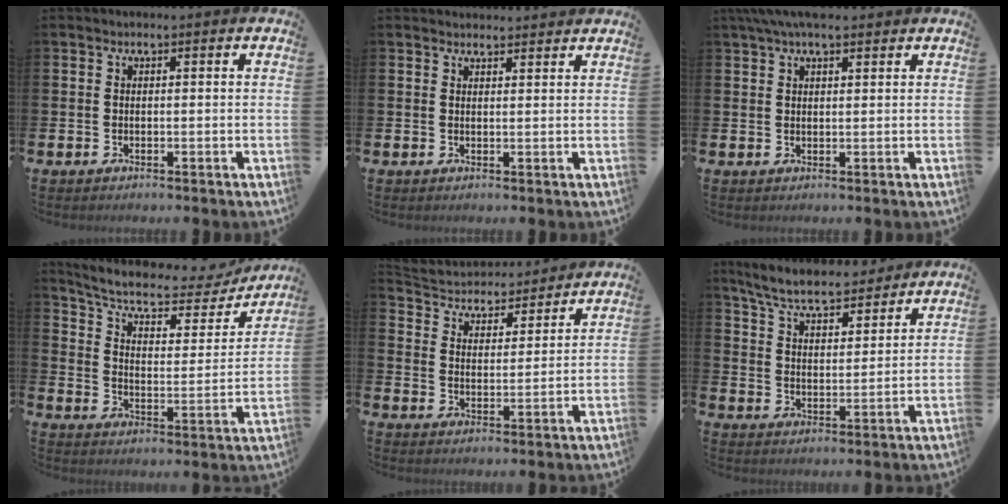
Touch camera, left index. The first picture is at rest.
{"total": 2.1, "force": [2.0, 0.3, -0.1], "torque": [0.009, -0.011, 0.036]}
{"total": 4.7, "force": [3.9, 1.4, 2.3], "torque": [-0.043, -0.007, 0.069]}
{"total": 7.7, "force": [6.4, 2.6, 3.4], "torque": [-0.086, -0.046, 0.103]}
{"total": 4.4, "force": [4.2, 1.5, 0.1], "torque": [-0.033, -0.041, 0.066]}
{"total": 7.2, "force": [6.7, 1.4, 2.3], "torque": [-0.076, -0.037, 0.117]}